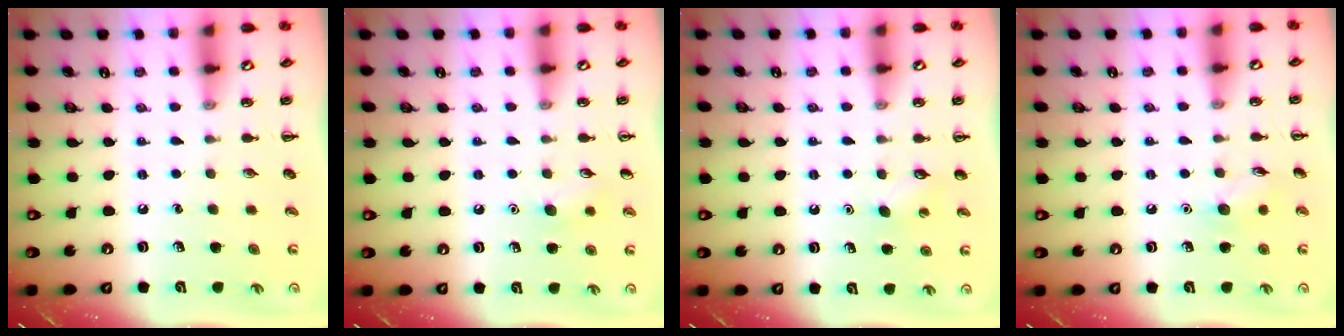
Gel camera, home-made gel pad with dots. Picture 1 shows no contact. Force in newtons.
{"total": 6.5, "press": 6.2, "slide": 1.8}
{"total": 2.9, "press": 2.8, "slide": 0.7}
{"total": 6.6, "press": 6.4, "slide": 1.5}